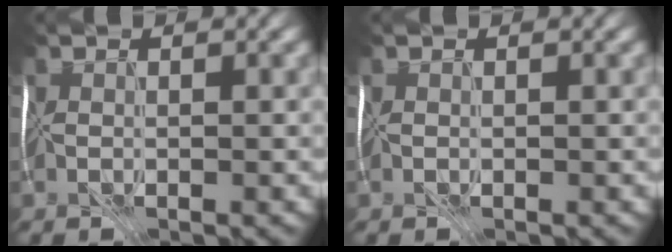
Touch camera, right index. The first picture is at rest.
{"total": 0.0}